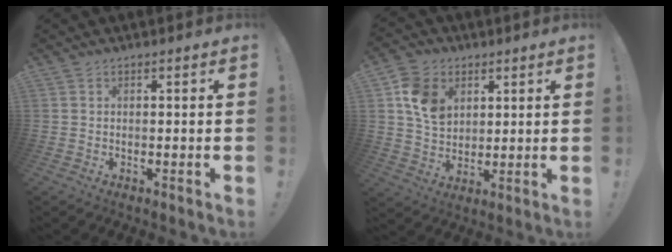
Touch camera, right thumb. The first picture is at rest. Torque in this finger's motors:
{"motor_torque": [1.11, 1.18, 0.12, 0.10, 0.06]}